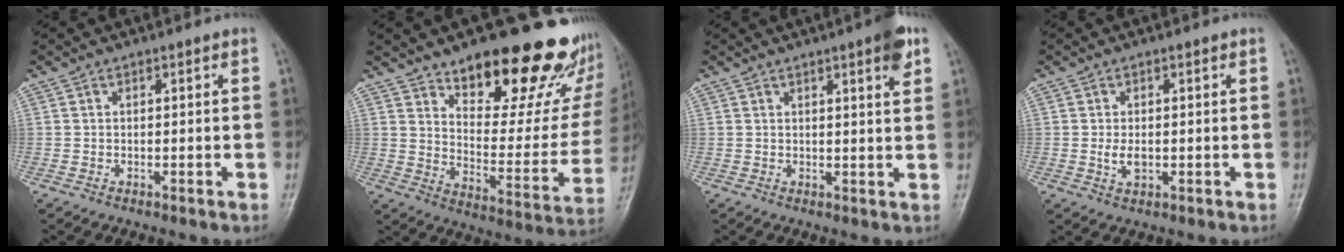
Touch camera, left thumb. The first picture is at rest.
{"total": 26.9, "force": [18.2, 10.6, 16.7], "torque": [-0.187, -0.109, 0.260]}
{"total": 5.2, "force": [2.9, 0.9, 4.2], "torque": [-0.049, -0.011, 0.035]}
{"total": 2.9, "force": [-0.1, 1.8, 2.2], "torque": [-0.037, -0.005, -0.001]}